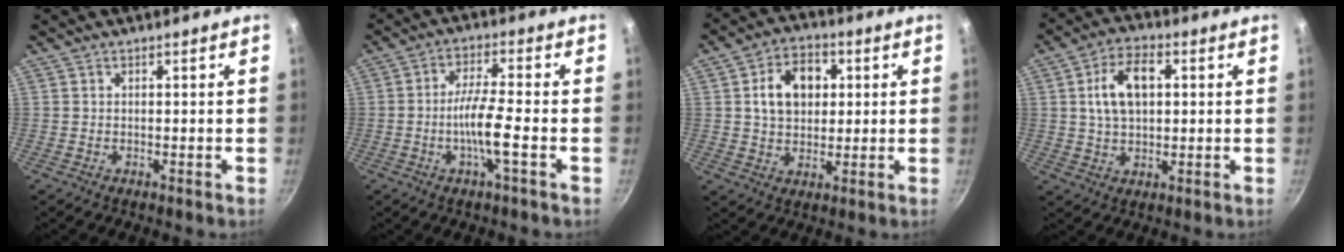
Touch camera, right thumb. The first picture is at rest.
{"total": 7.5, "force": [-2.2, 0.7, 7.1], "torque": [-0.136, 0.020, -0.046]}
{"total": 10.7, "force": [2.3, 7.9, 6.9], "torque": [-0.089, 0.009, 0.031]}
{"total": 10.1, "force": [1.9, 6.2, 7.8], "torque": [-0.124, 0.013, 0.030]}